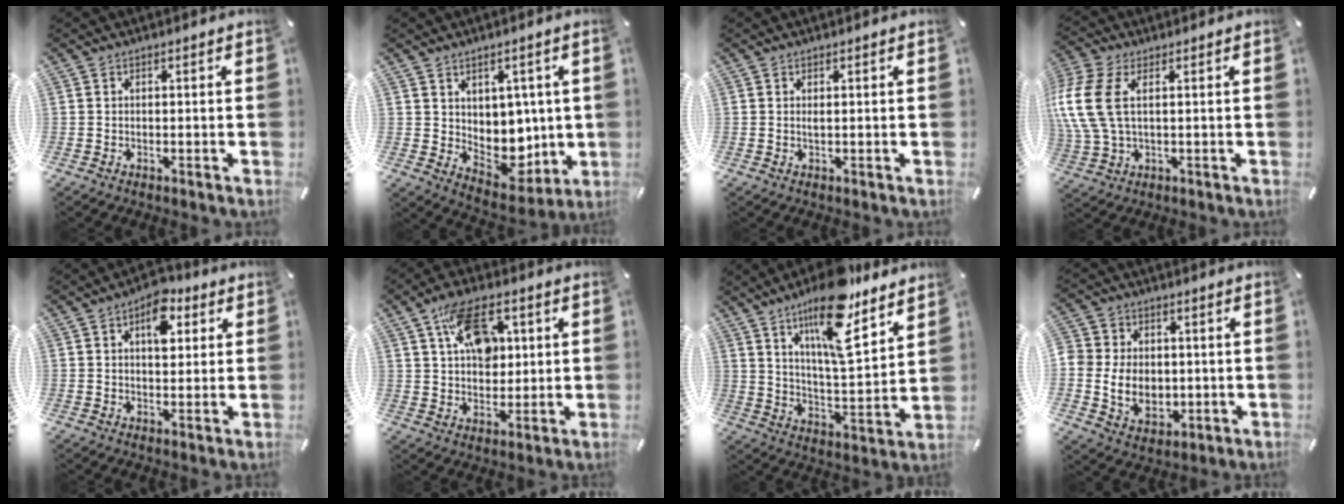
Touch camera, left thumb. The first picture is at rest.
{"total": 7.7, "force": [3.5, 6.6, 1.9], "torque": [-0.017, -0.045, 0.076]}
{"total": 0.7, "force": [0.3, 0.1, 0.6], "torque": [-0.013, -0.001, 0.004]}
{"total": 10.8, "force": [2.7, 6.1, 8.5], "torque": [-0.208, -0.004, 0.050]}
{"total": 8.6, "force": [3.0, 5.4, 5.9], "torque": [-0.059, -0.009, 0.044]}
{"total": 13.3, "force": [4.9, 8.9, 8.6], "torque": [-0.140, 0.006, 0.090]}
{"total": 17.8, "force": [11.8, 5.9, 12.0], "torque": [-0.203, -0.064, 0.196]}
{"total": 9.8, "force": [-0.5, 8.4, 5.2], "torque": [-0.105, 0.005, -0.008]}